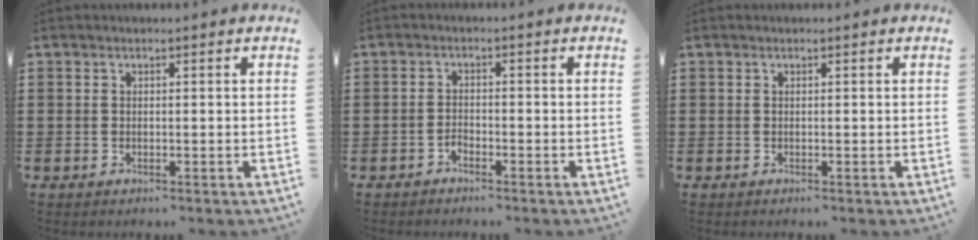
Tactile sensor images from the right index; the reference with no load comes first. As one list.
[{"total": 1.4, "force": [-1.2, 0.5, 0.4], "torque": [-0.012, -0.001, -0.025]}, {"total": 0.0}]